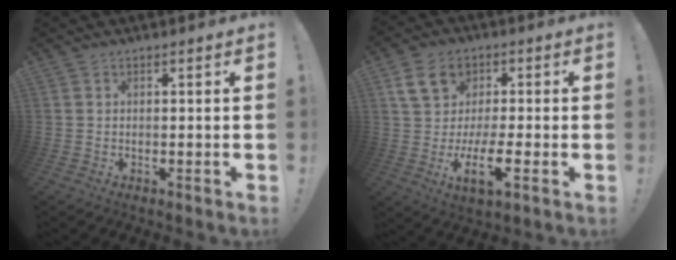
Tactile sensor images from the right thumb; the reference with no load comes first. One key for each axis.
{"total": 14.0, "fx": -0.4, "fy": 8.3, "fz": 11.3, "tx": -0.200, "ty": 0.005, "tz": -0.009}